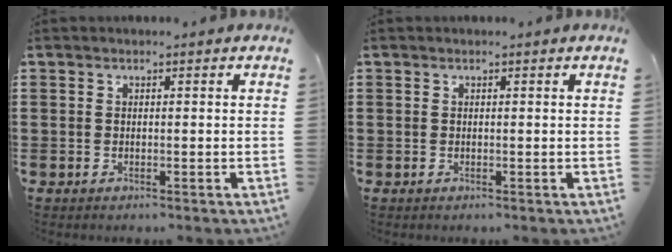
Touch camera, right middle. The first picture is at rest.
{"total": 0.0}